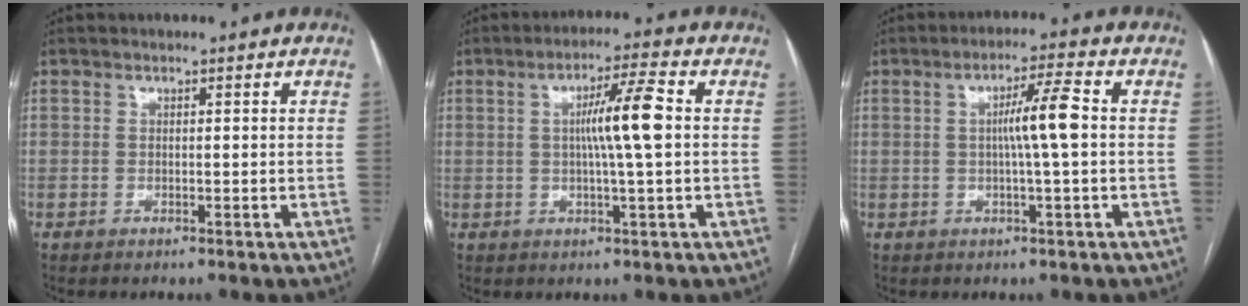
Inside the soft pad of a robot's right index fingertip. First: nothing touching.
{"total": 7.6, "force": [0.7, -0.5, 7.6], "torque": [-0.127, 0.004, 0.009]}
{"total": 6.0, "force": [0.2, -0.5, 6.0], "torque": [-0.102, 0.007, 0.005]}